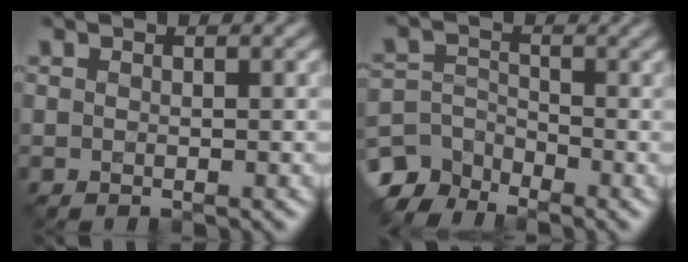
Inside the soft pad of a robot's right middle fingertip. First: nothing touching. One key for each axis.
{"total": 4.4, "fx": -3.5, "fy": 2.3, "fz": 1.2, "tx": -0.020, "ty": -0.002, "tz": -0.078}